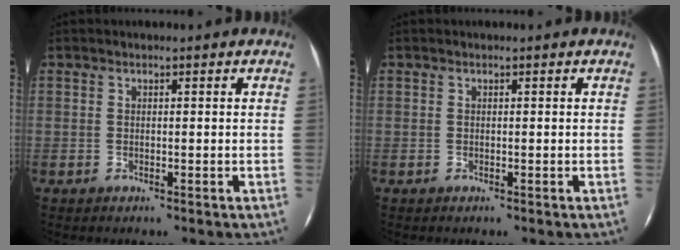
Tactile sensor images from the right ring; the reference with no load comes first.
{"total": 0.0}